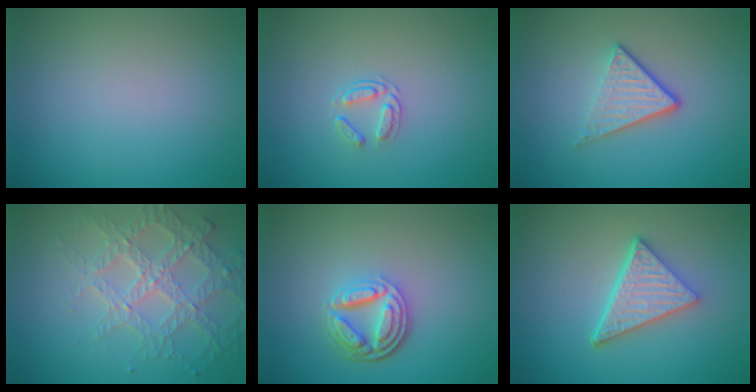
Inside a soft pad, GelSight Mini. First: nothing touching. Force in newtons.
{"total": 1.6, "press": 1.0, "slide": 1.2}
{"total": 3.6, "press": 2.6, "slide": 2.5}
{"total": 3.7, "press": 3.6, "slide": 0.7}
{"total": 4.6, "press": 3.6, "slide": 3.0}
{"total": 5.1, "press": 3.8, "slide": 3.5}